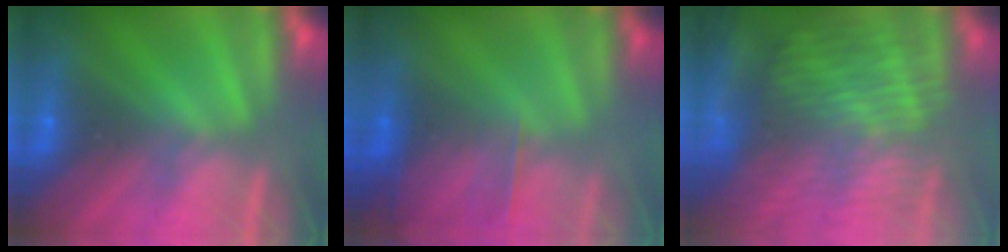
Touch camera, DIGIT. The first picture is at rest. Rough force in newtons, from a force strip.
{"total": 2.2}
{"total": 8.9}